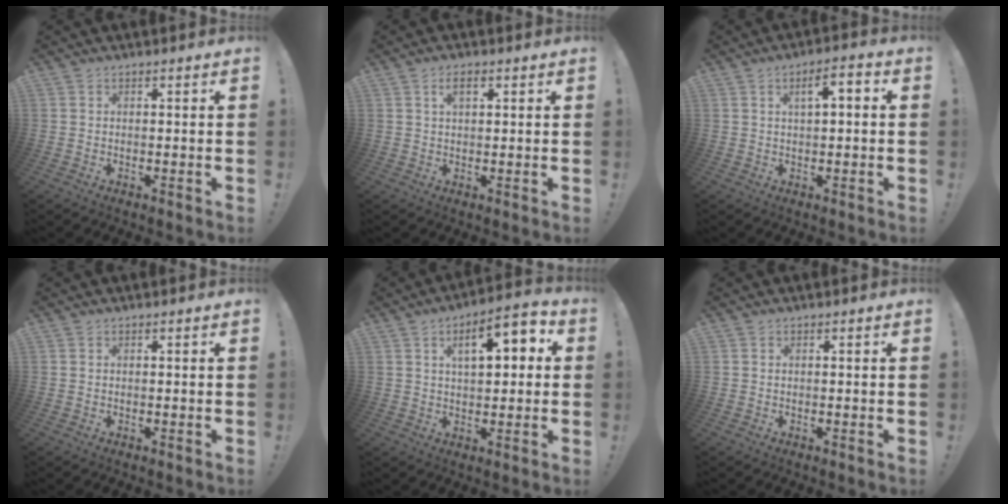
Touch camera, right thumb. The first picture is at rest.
{"total": 3.3, "force": [1.4, 1.6, 2.5], "torque": [-0.044, 0.003, 0.021]}
{"total": 5.2, "force": [0.7, 2.0, 4.7], "torque": [-0.064, 0.002, 0.005]}
{"total": 0.0}
{"total": 10.8, "force": [3.2, 4.9, 9.1], "torque": [-0.131, -0.004, 0.050]}
{"total": 0.0}